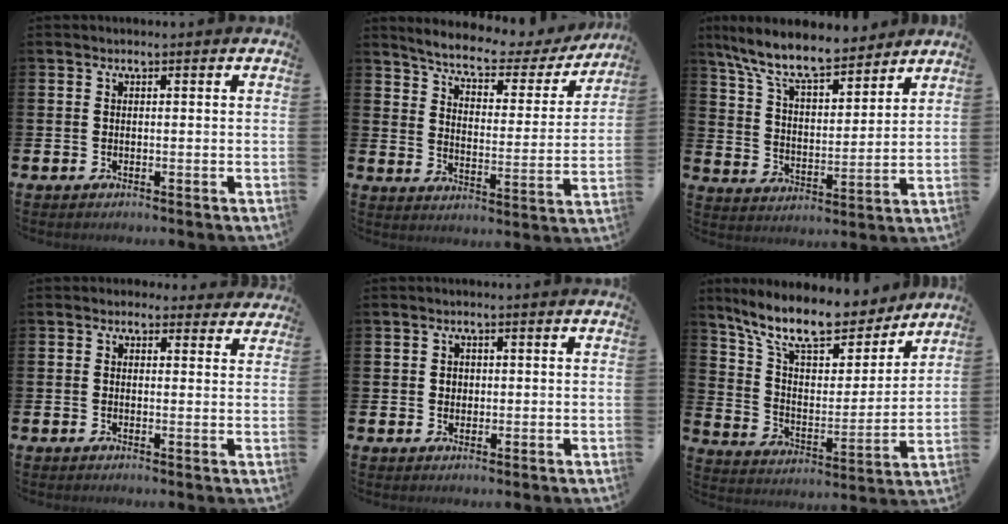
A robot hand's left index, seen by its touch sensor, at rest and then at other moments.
{"total": 6.2, "force": [5.6, 1.6, 2.4], "torque": [-0.070, -0.040, 0.088]}
{"total": 10.2, "force": [8.9, 2.6, 4.1], "torque": [-0.113, -0.053, 0.159]}
{"total": 1.8, "force": [1.5, 1.0, 0.0], "torque": [0.004, -0.004, 0.024]}
{"total": 1.3, "force": [0.3, 1.2, 0.5], "torque": [0.007, 0.002, 0.001]}
{"total": 12.7, "force": [10.8, 4.0, 5.4], "torque": [-0.140, -0.066, 0.189]}